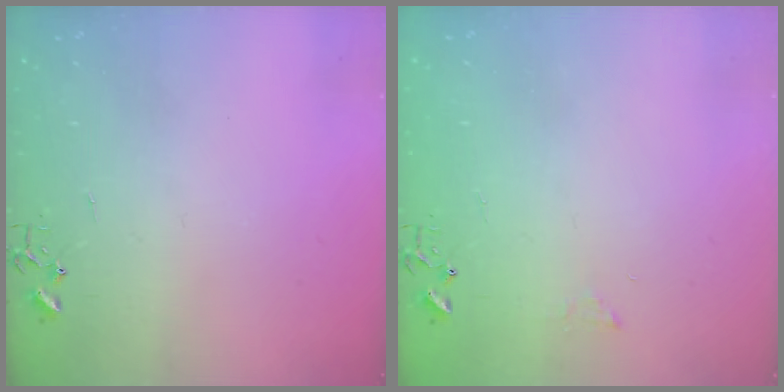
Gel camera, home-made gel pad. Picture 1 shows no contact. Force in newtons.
{"total": 6.3, "press": 6.3, "slide": 0.7}